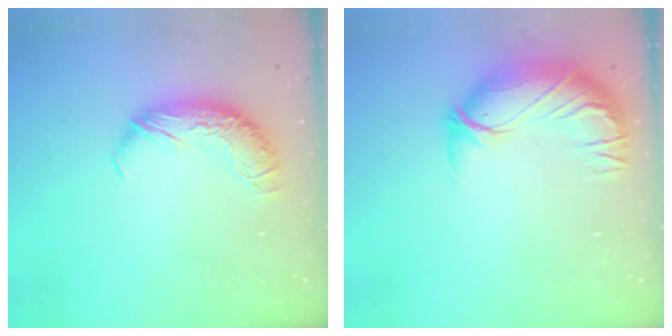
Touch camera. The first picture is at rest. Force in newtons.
{"total": 2.6, "press": 0.7, "slide": 2.5}